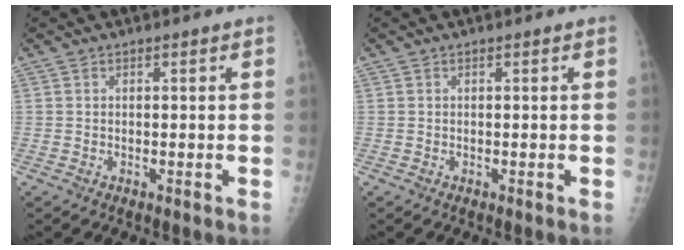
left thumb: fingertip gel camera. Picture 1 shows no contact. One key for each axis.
{"total": 0.0}